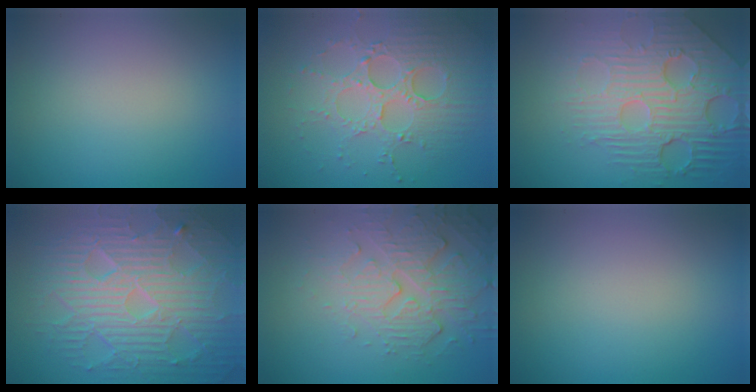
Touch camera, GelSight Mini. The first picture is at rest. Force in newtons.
{"total": 4.8, "press": 4.4, "slide": 2.0}
{"total": 7.9, "press": 5.6, "slide": 5.5}
{"total": 10.5, "press": 6.7, "slide": 8.1}
{"total": 5.2, "press": 3.6, "slide": 3.7}
{"total": 0.0}